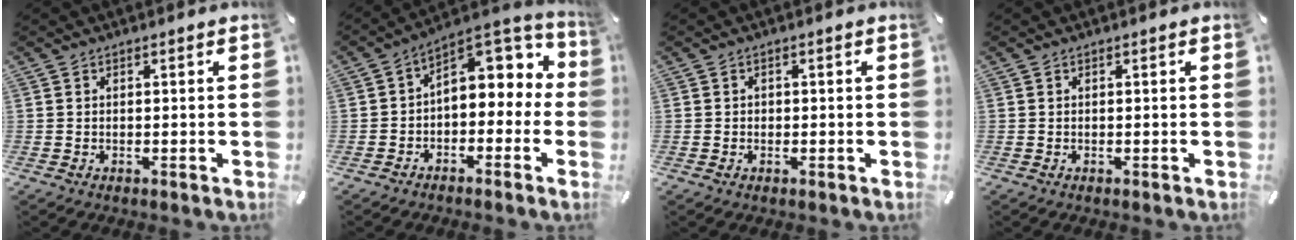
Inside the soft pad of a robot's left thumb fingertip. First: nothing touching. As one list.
[{"total": 9.4, "force": [2.5, 6.8, 6.0], "torque": [-0.072, -0.021, 0.045]}, {"total": 1.0, "force": [-0.3, 0.9, 0.3], "torque": [-0.007, 0.004, -0.009]}, {"total": 0.0}]